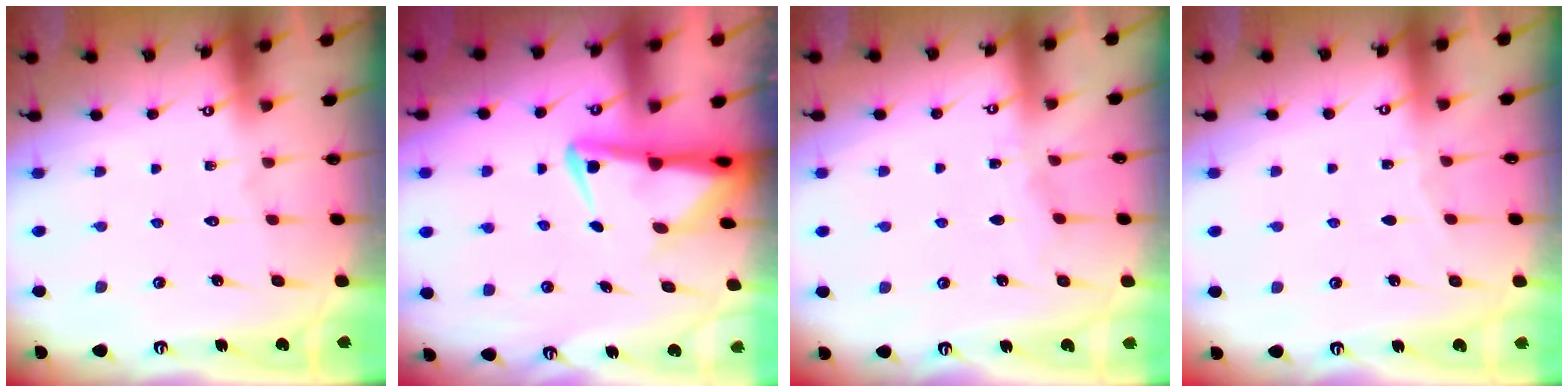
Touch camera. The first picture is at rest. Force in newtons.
{"total": 4.8, "press": 4.7, "slide": 0.9}
{"total": 3.4, "press": 3.4, "slide": 0.5}
{"total": 2.5, "press": 2.5, "slide": 0.4}